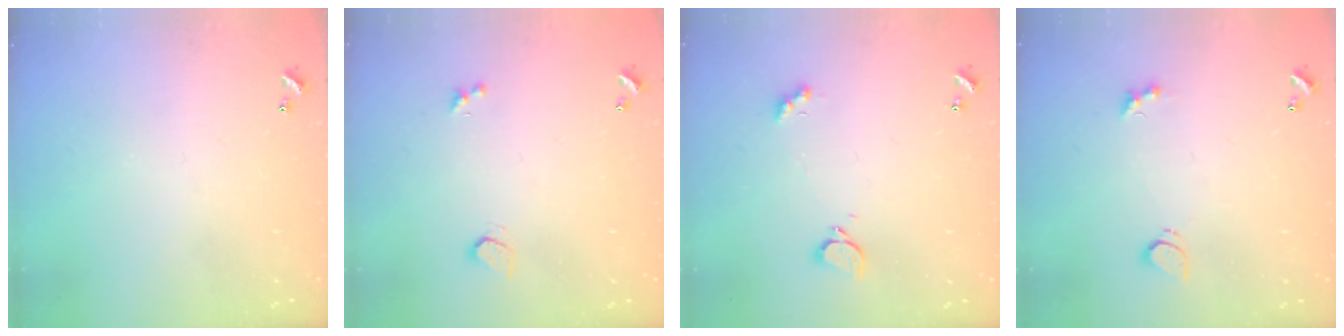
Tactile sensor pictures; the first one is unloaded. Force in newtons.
{"total": 0.9, "press": 0.8, "slide": 0.4}
{"total": 2.9, "press": 2.9, "slide": 0.6}
{"total": 3.0, "press": 2.7, "slide": 1.1}